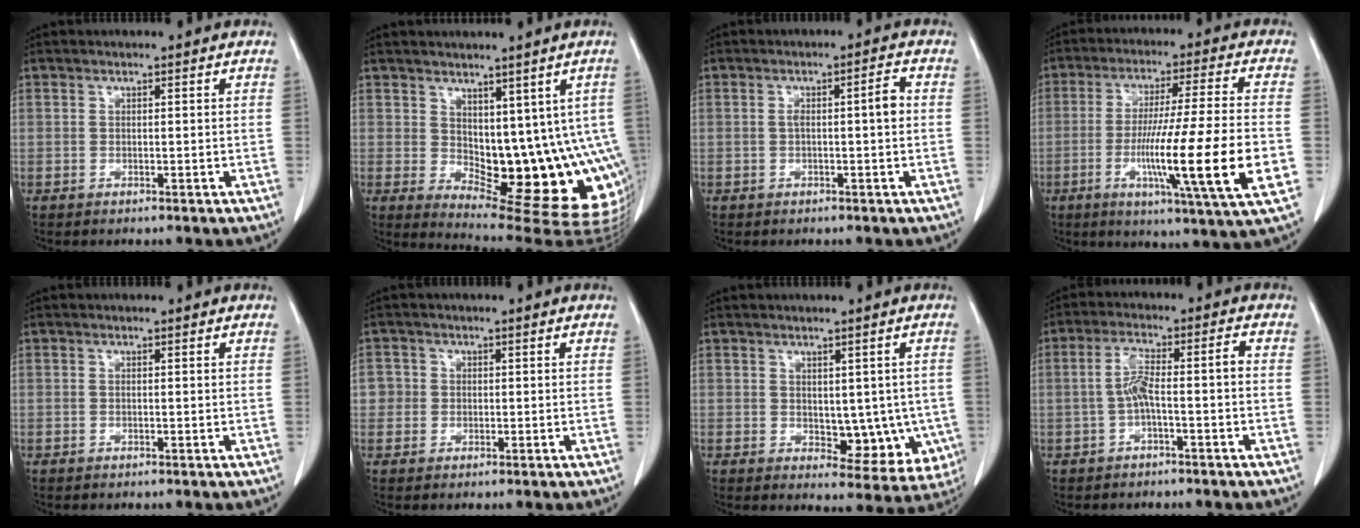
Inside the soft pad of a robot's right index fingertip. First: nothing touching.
{"total": 15.2, "force": [-0.1, 7.1, 13.5], "torque": [-0.138, -0.003, 0.015]}
{"total": 3.6, "force": [0.1, 0.4, 3.6], "torque": [-0.063, 0.012, 0.002]}
{"total": 18.3, "force": [-4.4, -0.7, 17.8], "torque": [-0.283, -0.022, -0.074]}
{"total": 0.0}
{"total": 2.5, "force": [0.1, 2.5, 0.1], "torque": [0.015, 0.008, -0.001]}
{"total": 8.3, "force": [-0.7, 4.9, 6.7], "torque": [-0.058, -0.003, 0.005]}
{"total": 5.5, "force": [-1.1, 0.7, 5.3], "torque": [-0.107, 0.024, -0.019]}